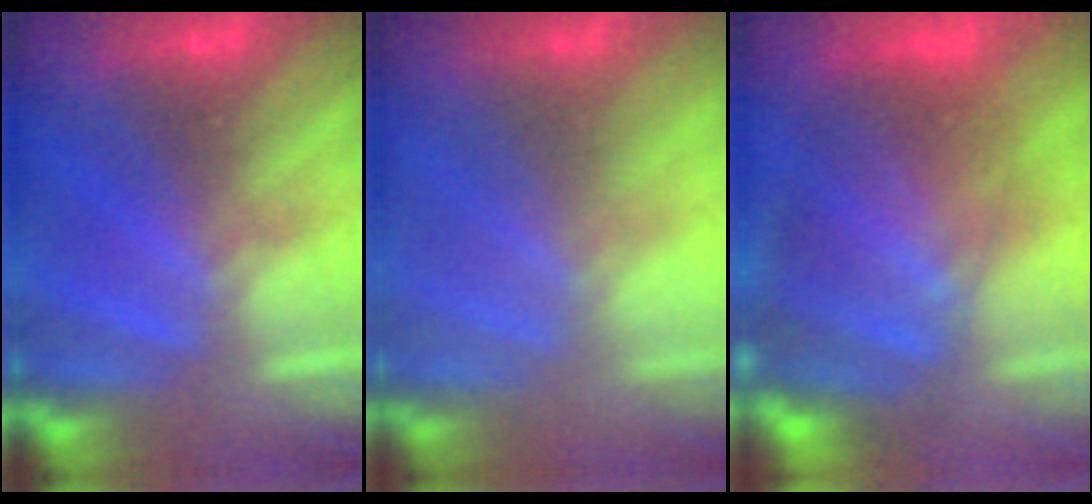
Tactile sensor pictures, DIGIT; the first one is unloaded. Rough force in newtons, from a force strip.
{"total": 2.7}
{"total": 7.3}